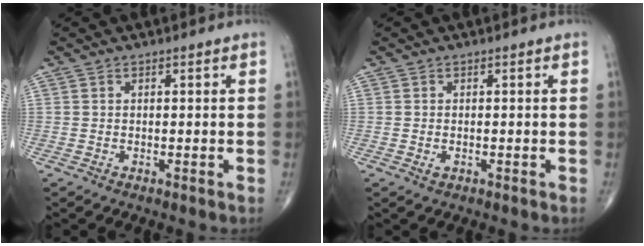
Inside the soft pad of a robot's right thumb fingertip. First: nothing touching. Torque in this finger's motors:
{"motor_torque": [-0.35, -0.09, -0.07, 0.01, -0.02]}